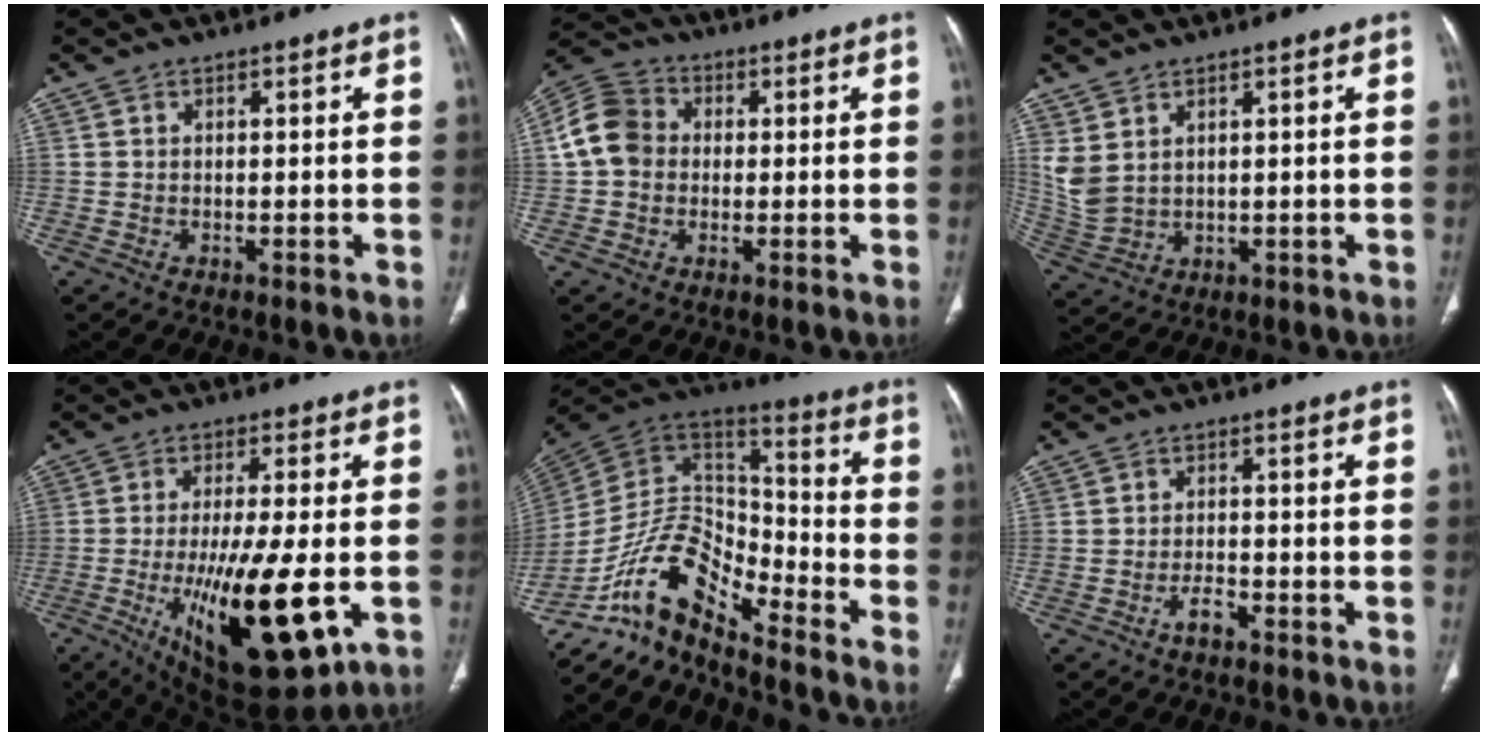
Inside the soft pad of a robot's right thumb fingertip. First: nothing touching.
{"total": 9.0, "force": [0.4, 7.8, 4.5], "torque": [-0.079, 0.027, -0.004]}
{"total": 6.1, "force": [2.7, 3.7, 4.0], "torque": [-0.083, -0.011, 0.070]}
{"total": 20.9, "force": [-5.3, 6.6, 19.1], "torque": [-0.313, -0.019, -0.064]}
{"total": 14.3, "force": [-11.7, 4.7, 6.8], "torque": [-0.109, 0.108, -0.227]}
{"total": 2.4, "force": [-1.7, 0.8, 1.5], "torque": [-0.029, 0.011, -0.033]}